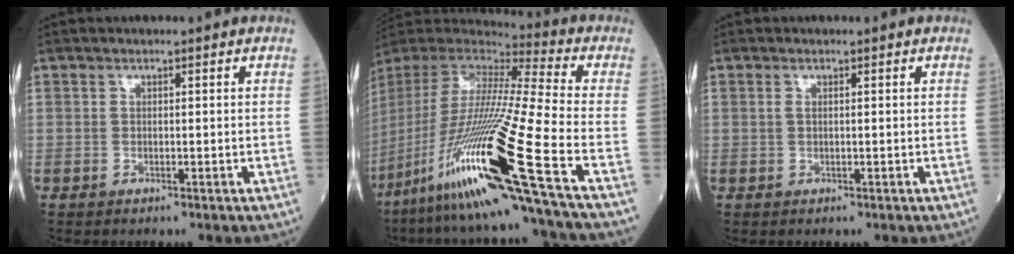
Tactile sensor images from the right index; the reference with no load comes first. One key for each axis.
{"total": 28.1, "fx": -13.8, "fy": -1.0, "fz": 24.4, "tx": -0.496, "ty": -0.058, "tz": -0.261}
{"total": 0.6, "fx": 0.2, "fy": 0.2, "fz": 0.5, "tx": -0.015, "ty": 0.000, "tz": 0.001}